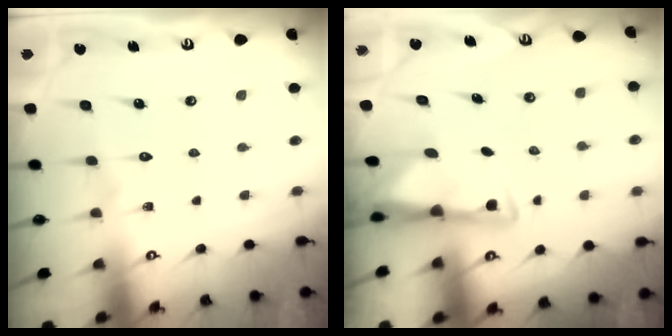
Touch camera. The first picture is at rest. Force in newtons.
{"total": 2.8, "press": 2.7, "slide": 0.5}